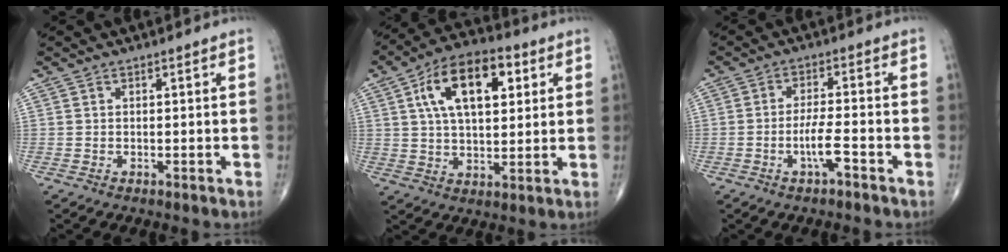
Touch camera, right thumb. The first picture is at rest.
{"total": 15.8, "force": [5.2, 8.2, 12.4], "torque": [-0.186, 0.004, 0.083]}
{"total": 4.9, "force": [-2.4, 0.9, 4.1], "torque": [-0.082, 0.018, -0.045]}